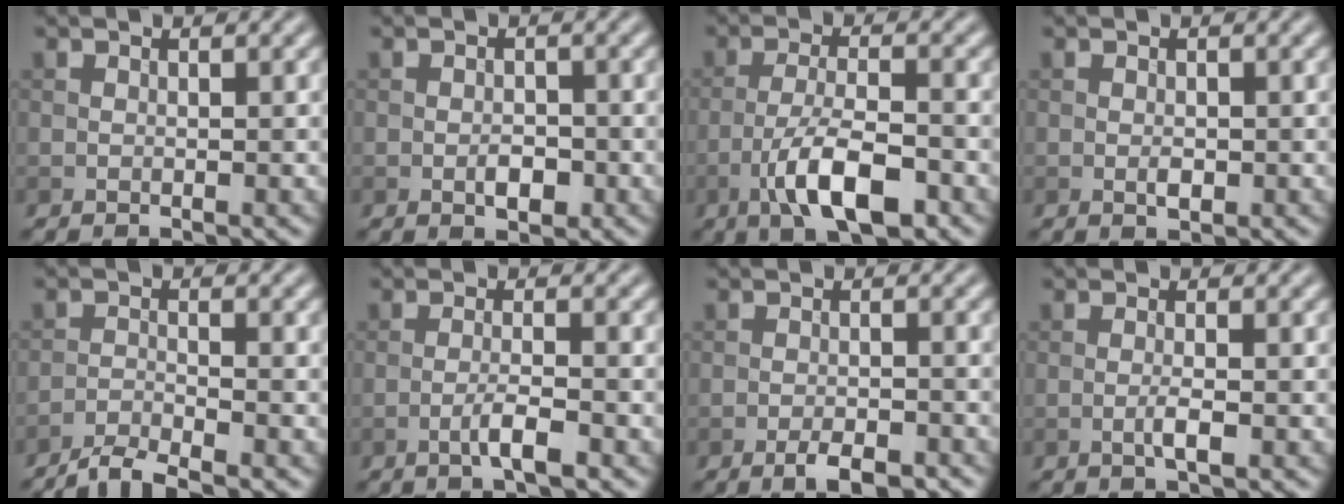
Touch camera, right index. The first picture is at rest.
{"total": 2.0, "force": [-0.7, 1.1, 1.5], "torque": [-0.024, 0.001, -0.013]}
{"total": 7.0, "force": [-3.5, 2.2, 5.7], "torque": [-0.103, 0.003, -0.065]}
{"total": 1.2, "force": [-0.2, 0.6, 0.9], "torque": [-0.016, 0.000, -0.004]}
{"total": 3.5, "force": [-3.1, 0.4, 1.6], "torque": [-0.028, -0.002, -0.068]}
{"total": 2.6, "force": [-1.3, 0.3, 2.2], "torque": [-0.040, 0.006, -0.028]}
{"total": 3.1, "force": [-2.0, 0.9, 2.2], "torque": [-0.037, -0.001, -0.035]}
{"total": 1.6, "force": [-0.5, 0.2, 1.5], "torque": [-0.031, -0.001, -0.013]}